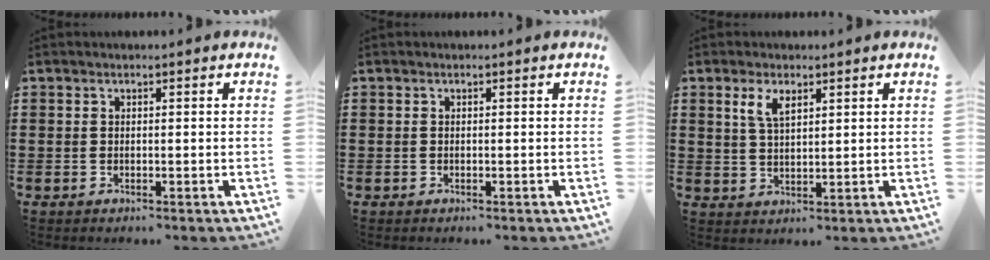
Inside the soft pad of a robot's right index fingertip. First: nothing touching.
{"total": 0.0}
{"total": 3.6, "force": [1.9, 1.5, 2.6], "torque": [-0.058, 0.006, 0.034]}